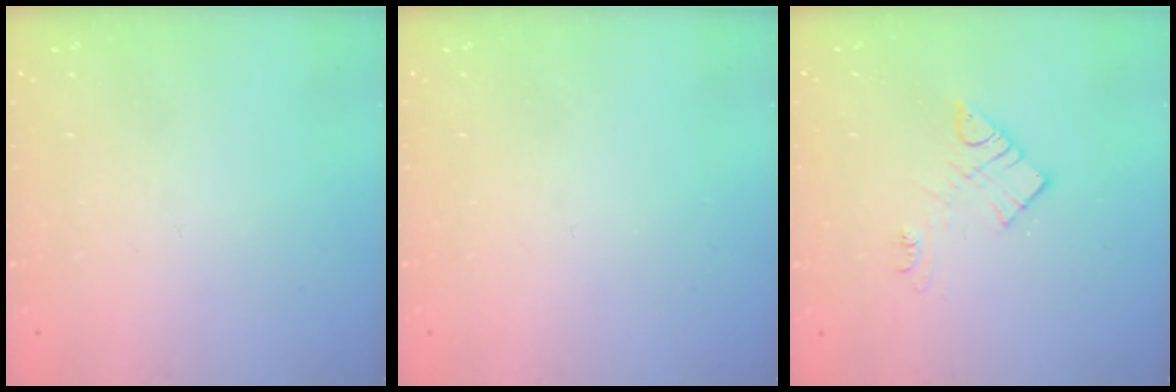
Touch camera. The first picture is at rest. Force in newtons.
{"total": 0.0}
{"total": 8.8, "press": 8.7, "slide": 0.4}